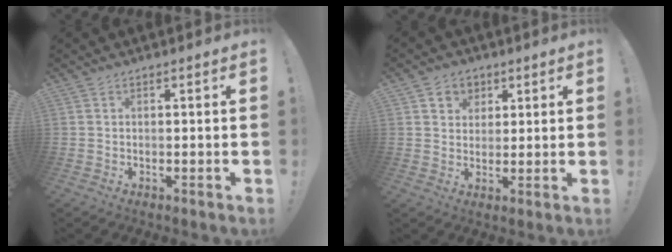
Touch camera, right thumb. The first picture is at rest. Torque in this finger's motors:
{"motor_torque": [0.41, 0.29, 0.06, 0.03, 0.00]}